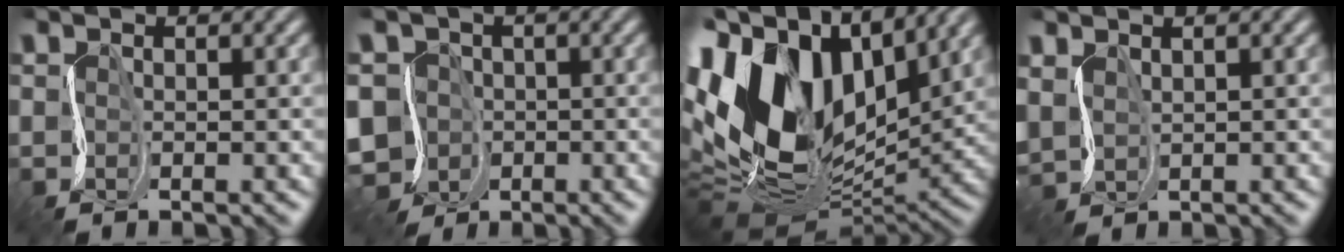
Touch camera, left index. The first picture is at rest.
{"total": 7.9, "force": [-4.3, 6.0, 2.6], "torque": [-0.040, -0.026, -0.087]}
{"total": 14.7, "force": [3.7, 9.3, 10.7], "torque": [-0.225, -0.003, 0.068]}
{"total": 2.1, "force": [1.3, 1.2, 1.0], "torque": [-0.033, 0.000, 0.033]}